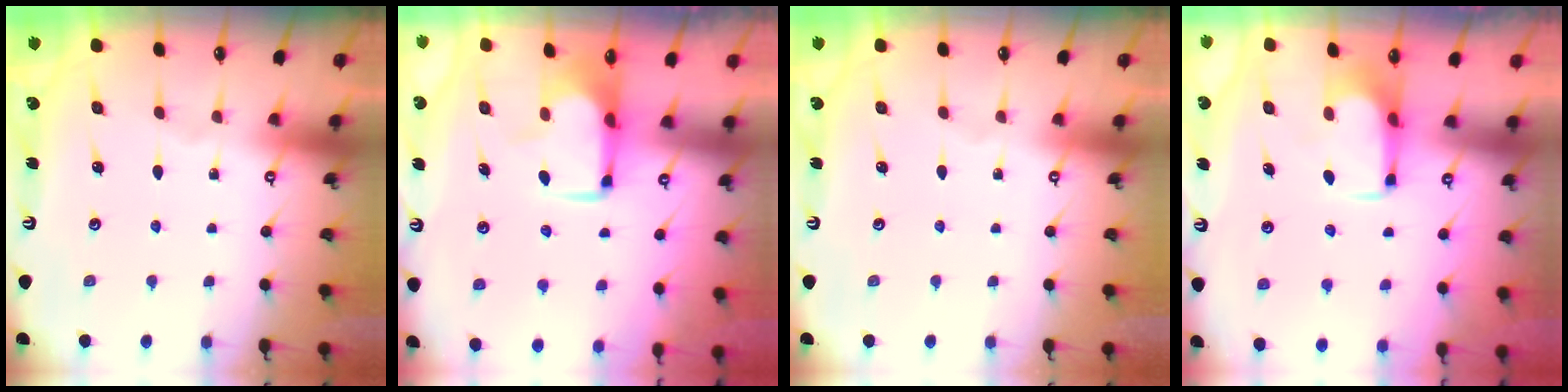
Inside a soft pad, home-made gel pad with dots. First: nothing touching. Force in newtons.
{"total": 1.7, "press": 1.6, "slide": 0.5}
{"total": 0.0}
{"total": 2.1, "press": 2.1, "slide": 0.4}